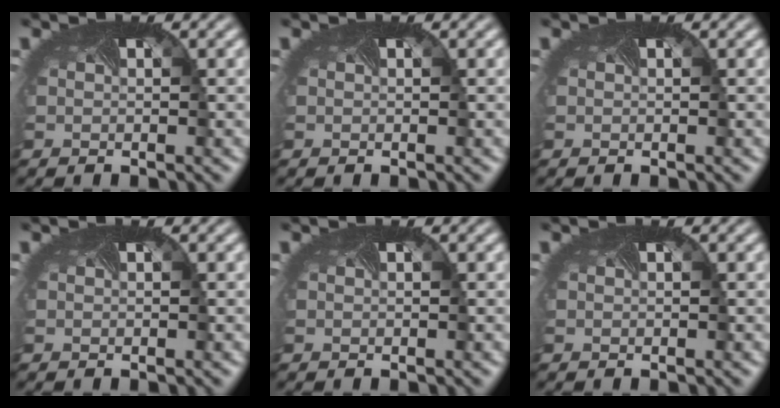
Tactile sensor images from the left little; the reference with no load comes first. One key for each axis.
{"total": 0.0}
{"total": 0.0}
{"total": 0.0}
{"total": 0.0}
{"total": 0.0}